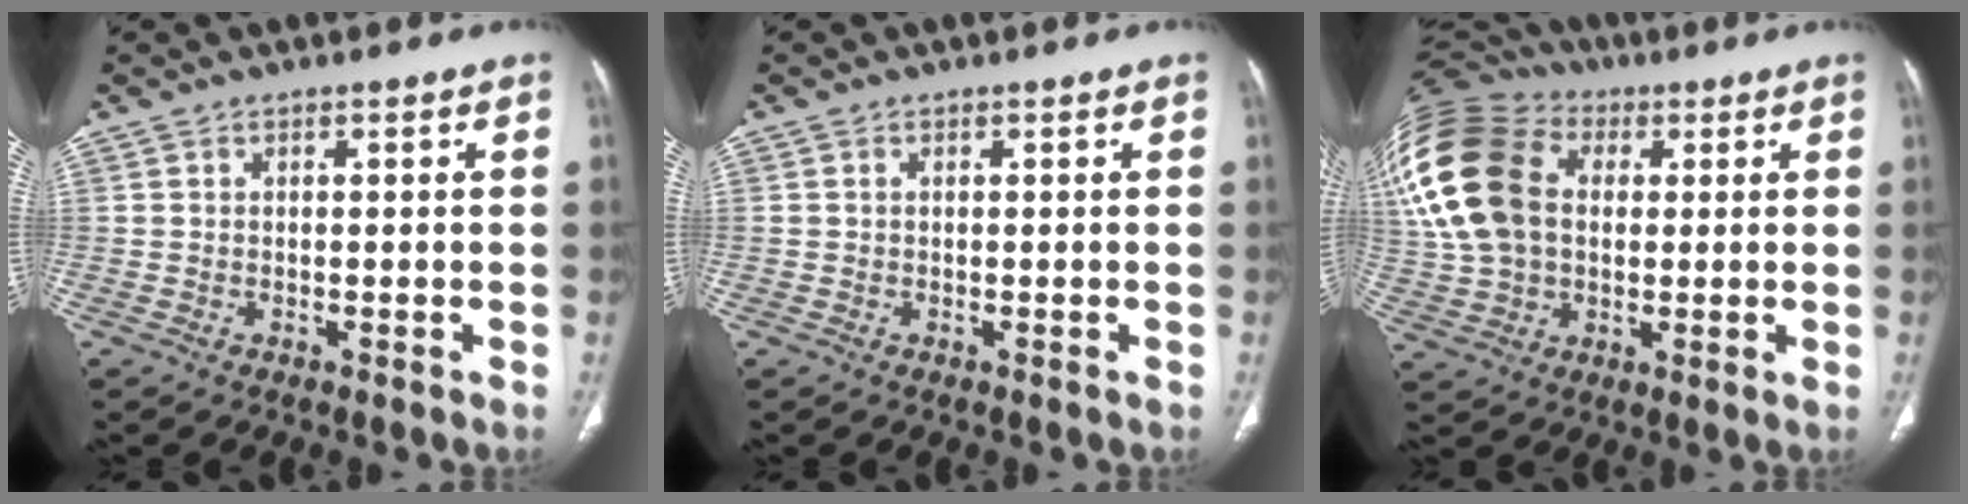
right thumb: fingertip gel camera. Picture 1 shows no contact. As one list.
[{"total": 0.0}, {"total": 25.0, "force": [5.5, 17.9, 16.6], "torque": [-0.382, 0.047, 0.106]}]